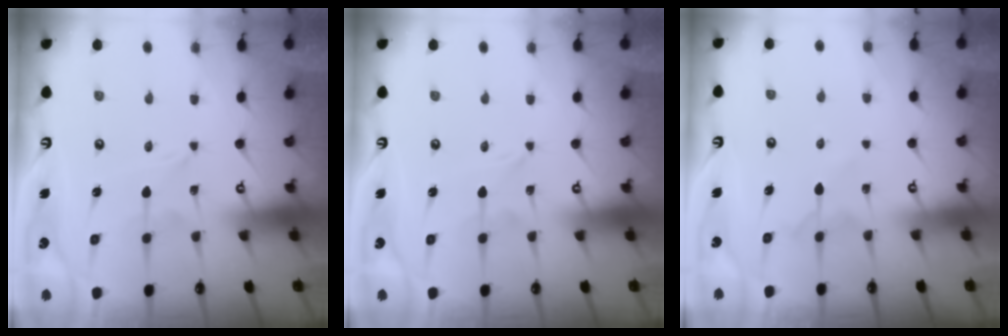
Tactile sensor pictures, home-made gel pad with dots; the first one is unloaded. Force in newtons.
{"total": 0.0}
{"total": 5.3, "press": 5.2, "slide": 0.8}